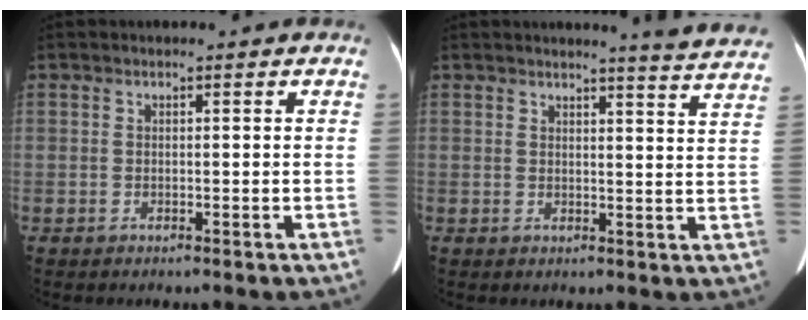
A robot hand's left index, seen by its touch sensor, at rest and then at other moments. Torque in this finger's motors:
{"motor_torque": [0.85, -1.29, 0.13, 0.04]}